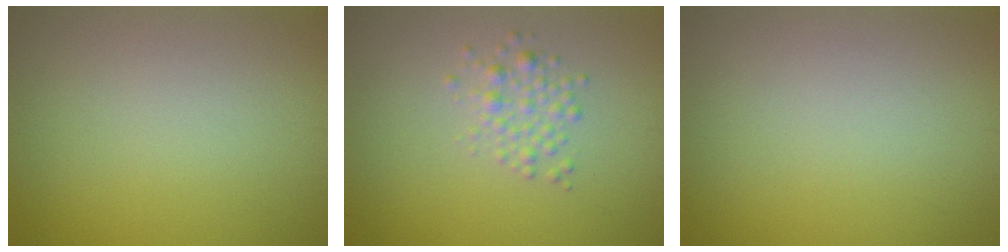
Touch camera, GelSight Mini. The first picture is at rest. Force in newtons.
{"total": 1.9, "press": 1.9, "slide": 0.1}
{"total": 0.0}